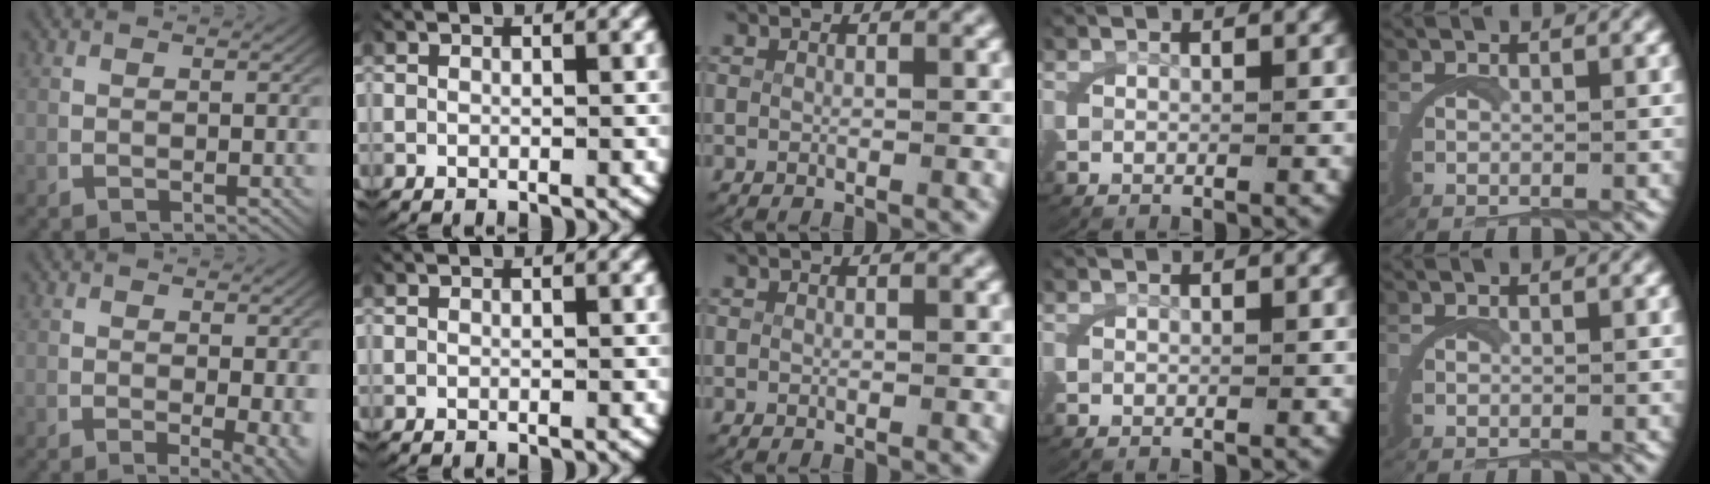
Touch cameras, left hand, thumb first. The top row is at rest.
{"thumb": {"total": 3.3, "force": [-0.3, 1.3, 3.0], "torque": [-0.040, -0.021, 0.004]}}